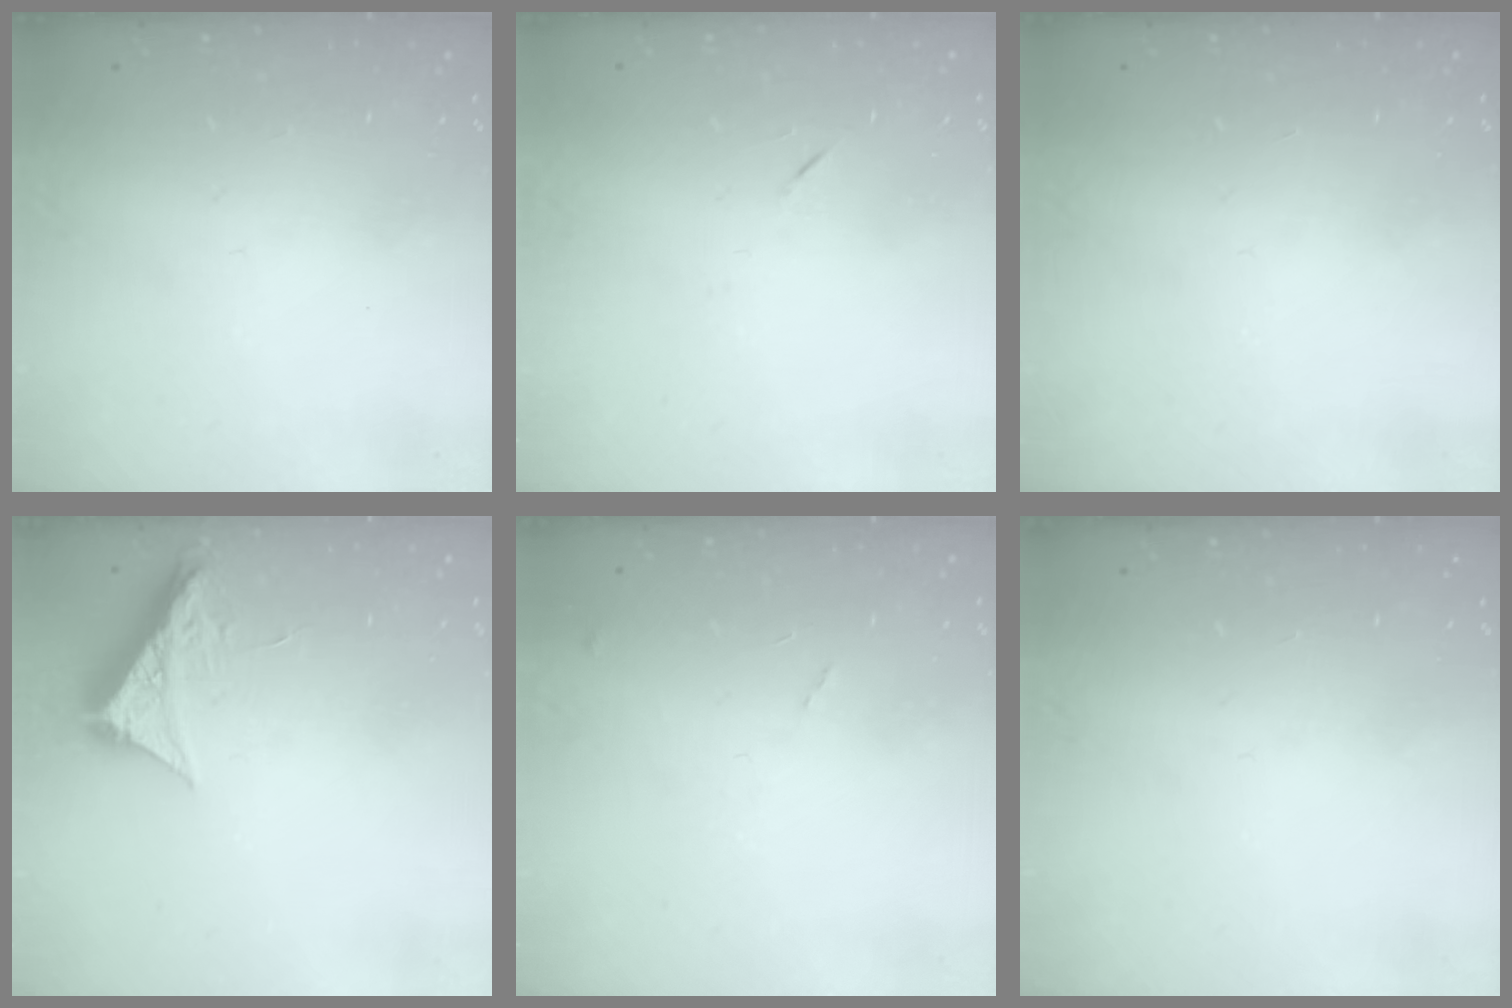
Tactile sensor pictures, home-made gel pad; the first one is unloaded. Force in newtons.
{"total": 3.8, "press": 3.7, "slide": 1.1}
{"total": 0.0}
{"total": 8.6, "press": 8.6, "slide": 0.4}
{"total": 6.8, "press": 6.8, "slide": 0.6}
{"total": 0.0}